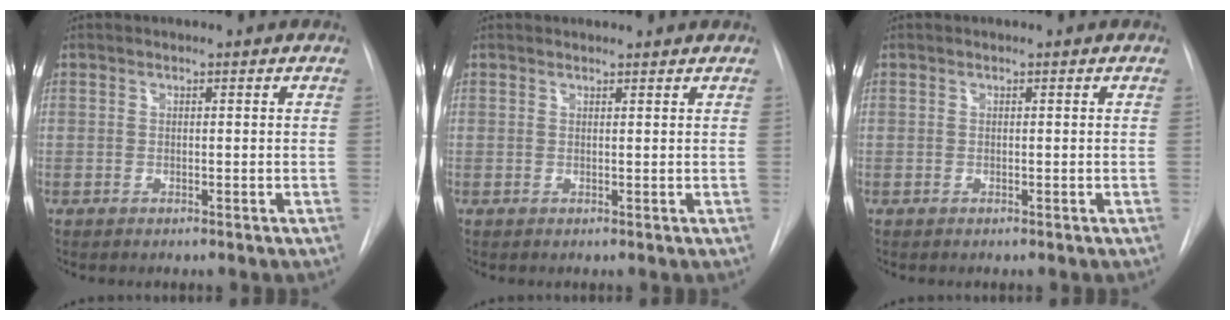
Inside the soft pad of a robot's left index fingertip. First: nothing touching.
{"total": 2.8, "force": [2.8, 0.3, 0.4], "torque": [-0.010, 0.011, 0.029]}
{"total": 0.0}